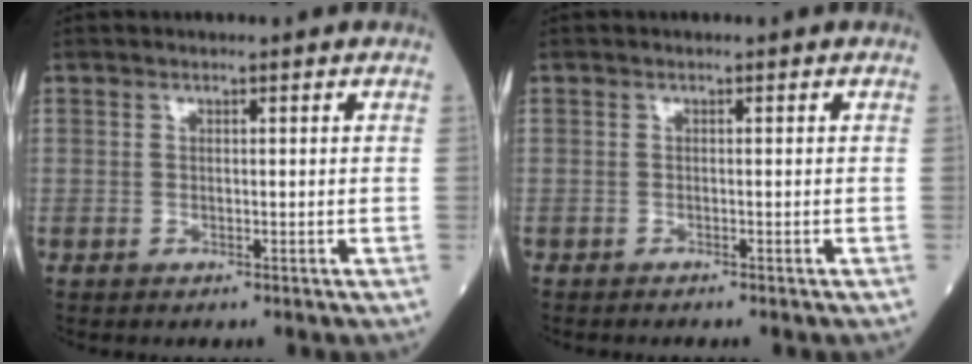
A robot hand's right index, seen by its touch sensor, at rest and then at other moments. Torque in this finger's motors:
{"motor_torque": [-0.02, -0.02, -0.01, -0.06]}